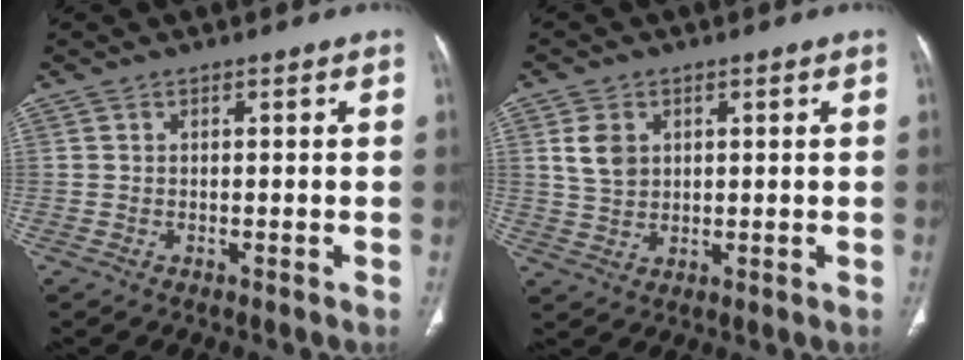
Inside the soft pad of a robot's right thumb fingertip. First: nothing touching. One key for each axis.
{"total": 5.1, "fx": 1.6, "fy": 3.9, "fz": 2.9, "tx": -0.042, "ty": -0.006, "tz": 0.036}